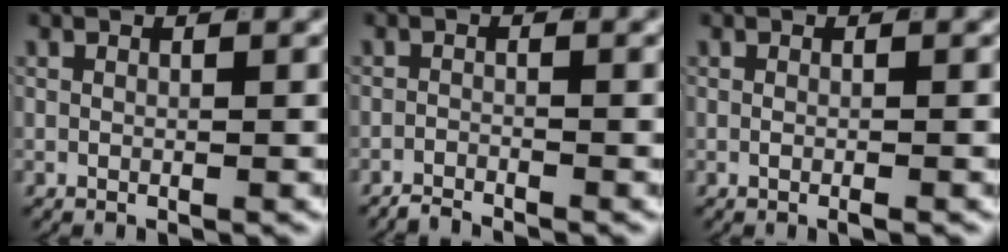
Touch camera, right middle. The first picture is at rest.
{"total": 2.1, "force": [-2.1, 0.1, 0.1], "torque": [0.002, -0.003, -0.039]}
{"total": 0.8, "force": [-0.6, 0.0, 0.6], "torque": [-0.012, -0.002, -0.008]}